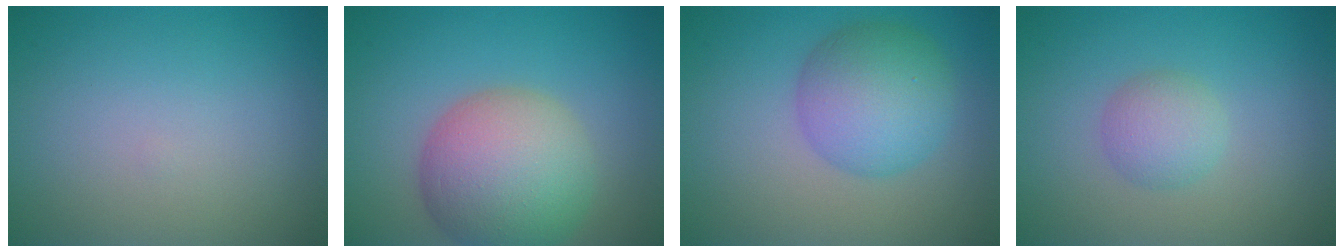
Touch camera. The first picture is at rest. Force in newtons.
{"total": 9.1, "press": 9.1, "slide": 0.6}
{"total": 6.0, "press": 6.0, "slide": 0.2}
{"total": 2.4, "press": 2.4, "slide": 0.1}